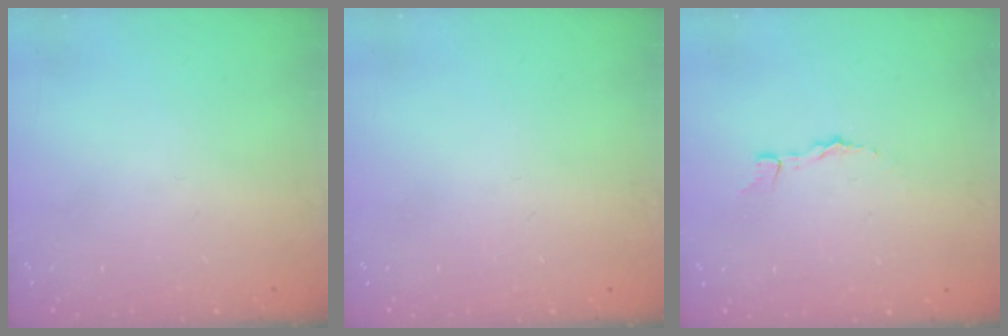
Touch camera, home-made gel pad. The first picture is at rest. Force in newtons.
{"total": 0.0}
{"total": 1.4, "press": 1.4, "slide": 0.1}